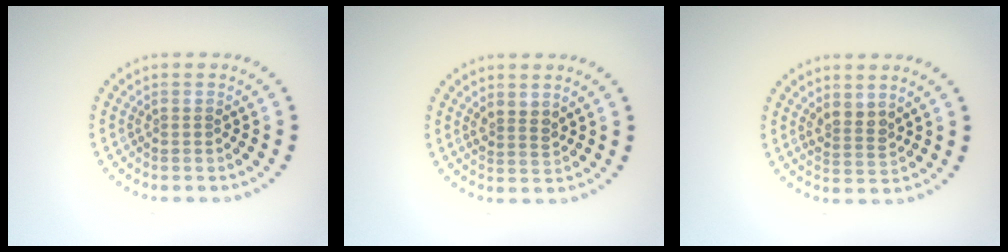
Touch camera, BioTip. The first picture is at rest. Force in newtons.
{"total": 1.7, "press": 1.4, "slide": 1.0}
{"total": 2.0, "press": 1.7, "slide": 1.2}